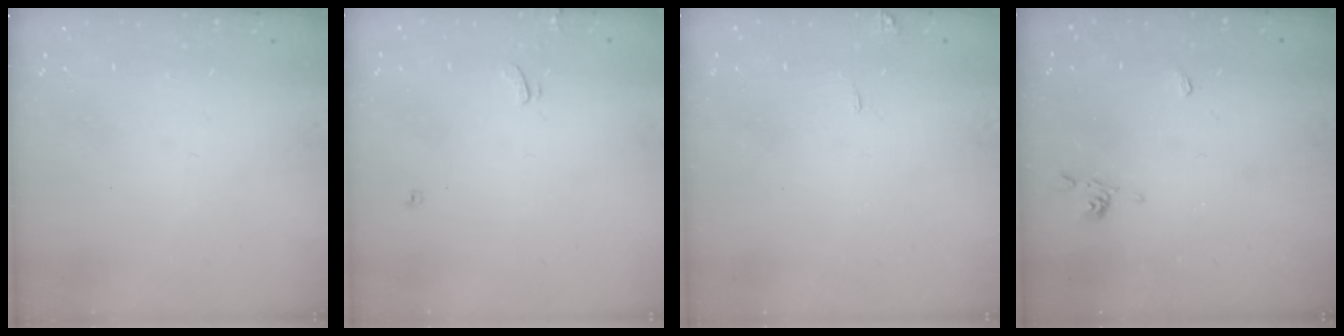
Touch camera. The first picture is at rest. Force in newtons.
{"total": 0.0}
{"total": 4.8, "press": 4.8, "slide": 0.4}
{"total": 2.2, "press": 2.1, "slide": 0.6}